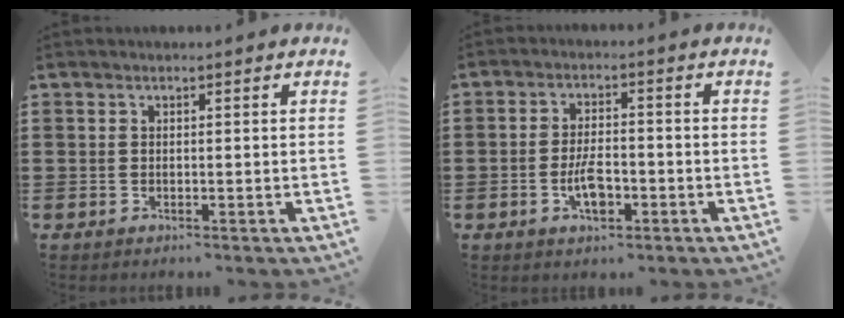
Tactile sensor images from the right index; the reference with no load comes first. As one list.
[{"total": 5.2, "force": [-1.8, 2.2, 4.3], "torque": [-0.086, 0.003, -0.034]}]